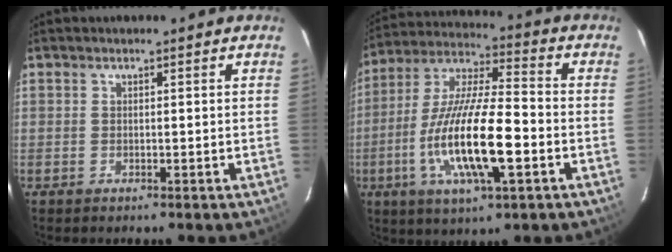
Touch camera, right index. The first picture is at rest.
{"total": 17.5, "force": [-5.1, 4.1, 16.2], "torque": [-0.322, -0.014, -0.096]}